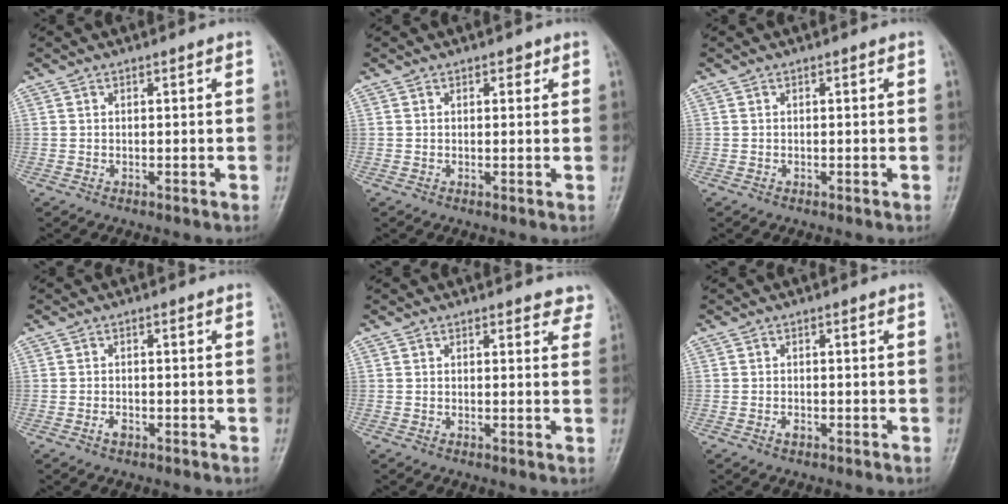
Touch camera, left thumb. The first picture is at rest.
{"total": 1.4, "force": [0.8, 0.9, 0.8], "torque": [0.002, -0.001, 0.008]}
{"total": 0.0}
{"total": 1.4, "force": [-0.8, 0.8, 0.8], "torque": [-0.013, 0.004, -0.016]}
{"total": 3.4, "force": [3.0, 1.5, 0.8], "torque": [0.024, -0.013, 0.018]}
{"total": 1.1, "force": [-0.6, 0.6, 0.6], "torque": [-0.009, 0.002, -0.011]}